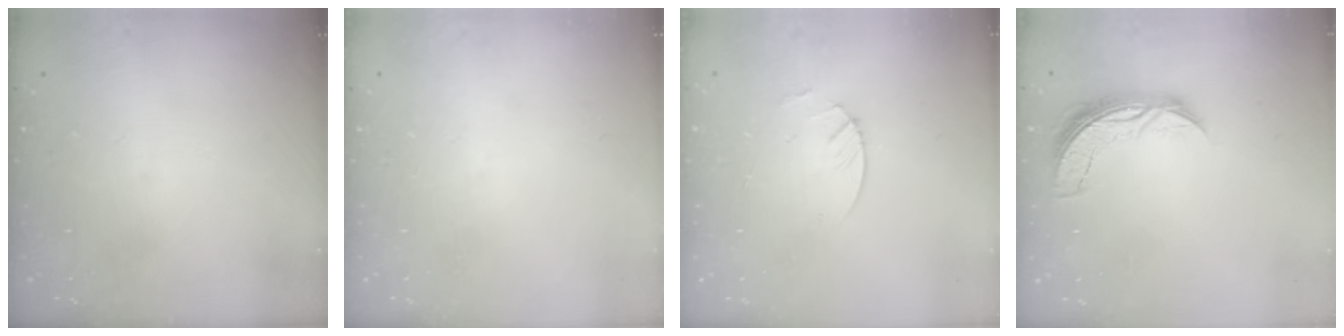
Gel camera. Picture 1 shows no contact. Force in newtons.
{"total": 0.0}
{"total": 3.0, "press": 2.9, "slide": 0.3}
{"total": 7.1, "press": 7.1, "slide": 0.4}